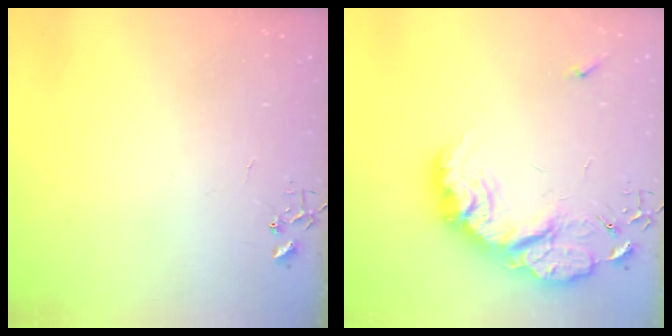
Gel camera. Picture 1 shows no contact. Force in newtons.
{"total": 19.6, "press": 19.6, "slide": 1.3}